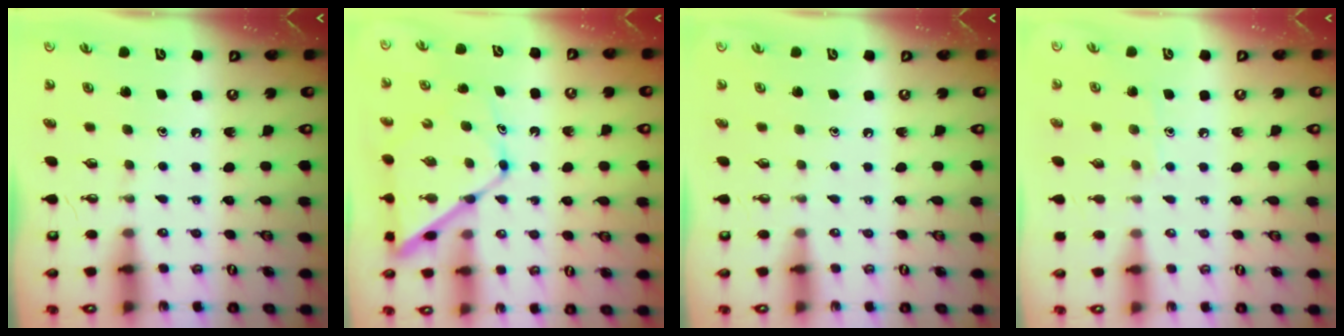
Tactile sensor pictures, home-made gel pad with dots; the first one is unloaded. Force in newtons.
{"total": 12.6, "press": 12.6, "slide": 1.1}
{"total": 0.0}
{"total": 5.9, "press": 5.8, "slide": 0.7}